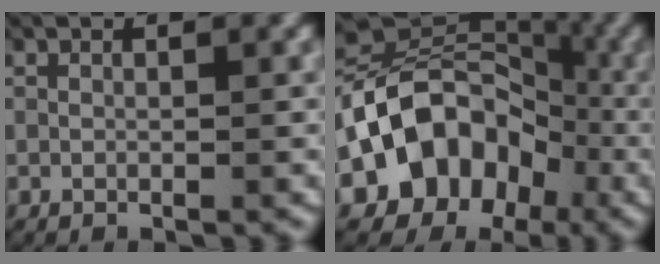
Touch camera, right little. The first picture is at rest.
{"total": 16.9, "force": [-4.4, 13.6, 9.0], "torque": [-0.184, -0.046, -0.057]}